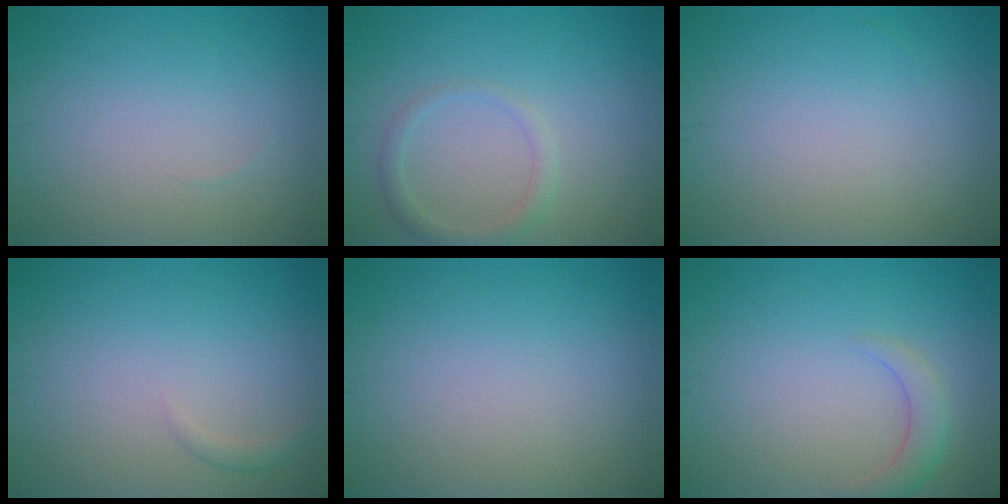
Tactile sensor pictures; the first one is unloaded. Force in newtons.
{"total": 1.7, "press": 1.7, "slide": 0.1}
{"total": 0.0}
{"total": 0.8, "press": 0.8, "slide": 0.0}
{"total": 0.0}
{"total": 2.1, "press": 2.1, "slide": 0.2}